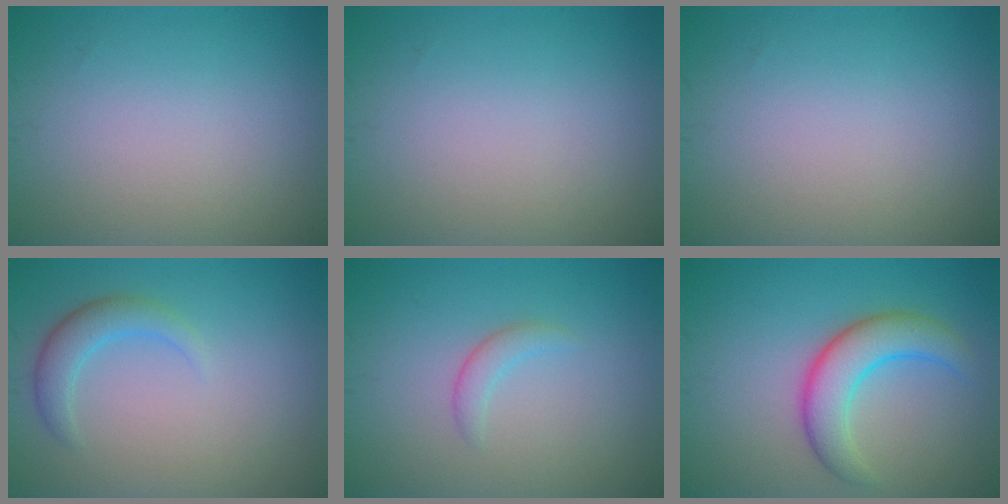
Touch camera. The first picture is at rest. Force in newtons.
{"total": 0.0}
{"total": 0.0}
{"total": 2.5, "press": 2.5, "slide": 0.1}
{"total": 1.4, "press": 1.4, "slide": 0.2}
{"total": 5.0, "press": 5.0, "slide": 0.1}